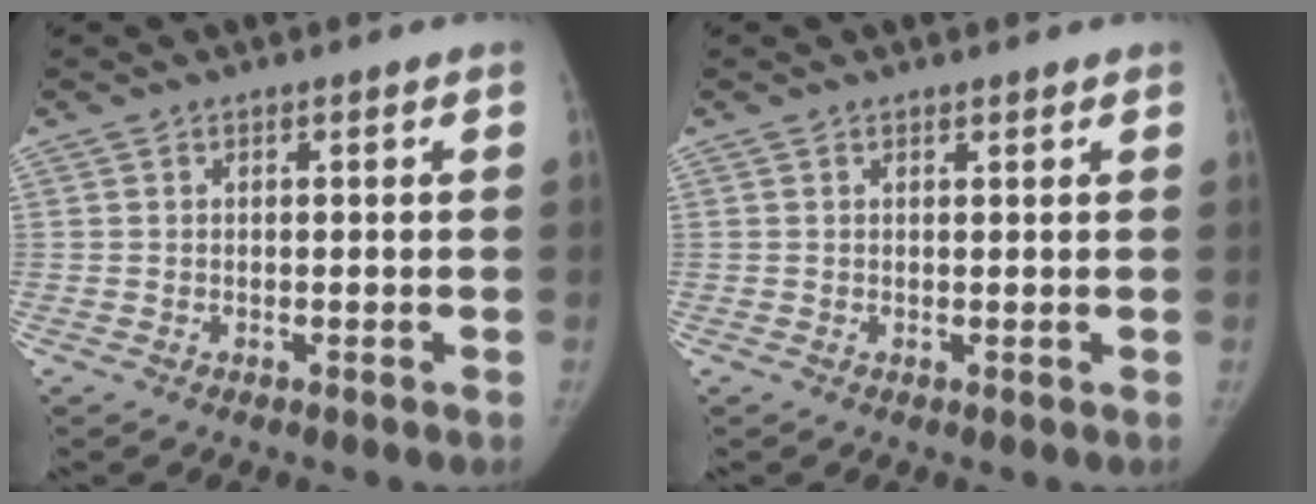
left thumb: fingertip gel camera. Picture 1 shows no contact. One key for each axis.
{"total": 0.7, "fx": 0.6, "fy": 0.2, "fz": 0.3, "tx": -0.007, "ty": -0.004, "tz": 0.010}